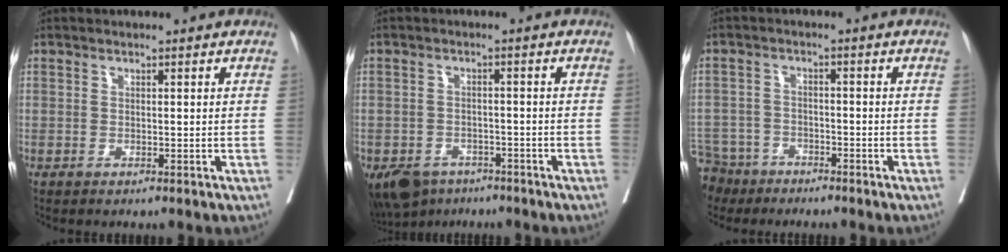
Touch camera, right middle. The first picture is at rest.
{"total": 7.7, "force": [-5.6, 4.8, 2.4], "torque": [-0.039, -0.002, -0.083]}
{"total": 9.1, "force": [-7.3, 5.2, 1.4], "torque": [-0.048, -0.004, -0.132]}